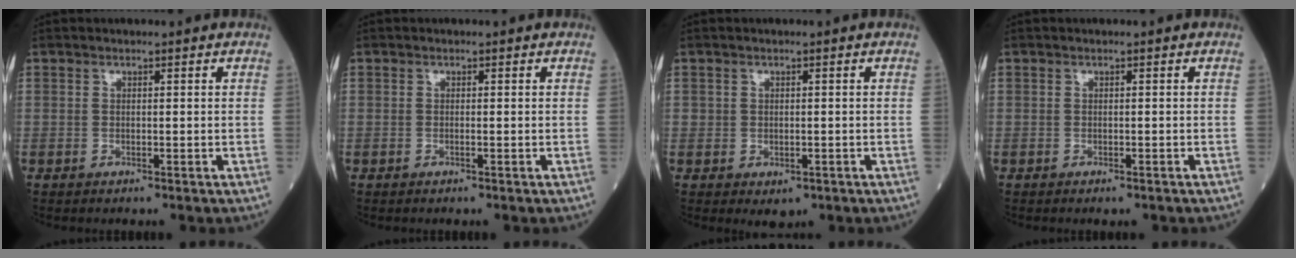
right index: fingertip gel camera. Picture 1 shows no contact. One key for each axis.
{"total": 0.0}
{"total": 2.2, "fx": -0.8, "fy": 1.6, "fz": 1.2, "tx": -0.009, "ty": -0.001, "tz": -0.001}
{"total": 1.0, "fx": -0.8, "fy": 0.2, "fz": 0.5, "tx": -0.009, "ty": -0.002, "tz": -0.009}